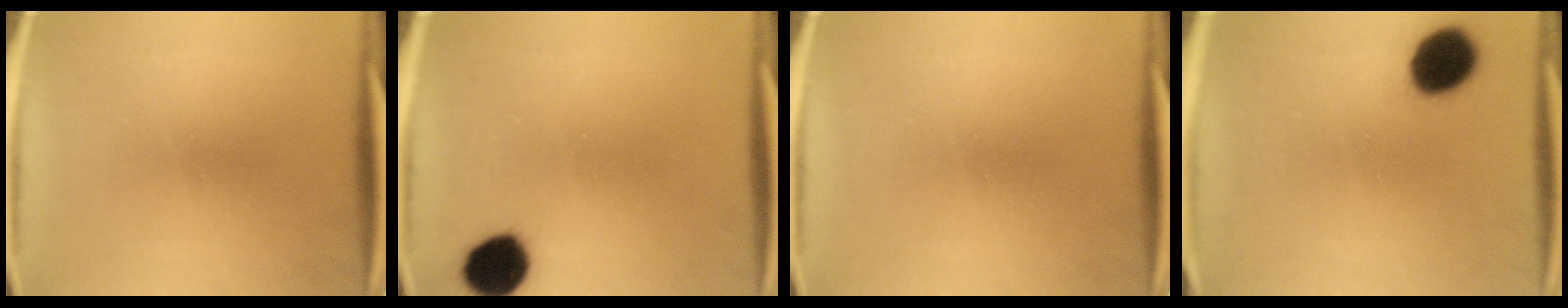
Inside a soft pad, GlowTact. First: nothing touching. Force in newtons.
{"total": 9.7}
{"total": 0.0}
{"total": 11.4}